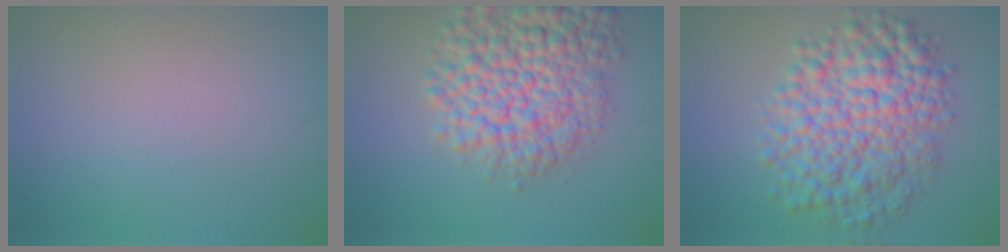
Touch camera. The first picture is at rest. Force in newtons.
{"total": 9.2, "press": 9.2, "slide": 0.3}
{"total": 9.1, "press": 9.1, "slide": 0.1}